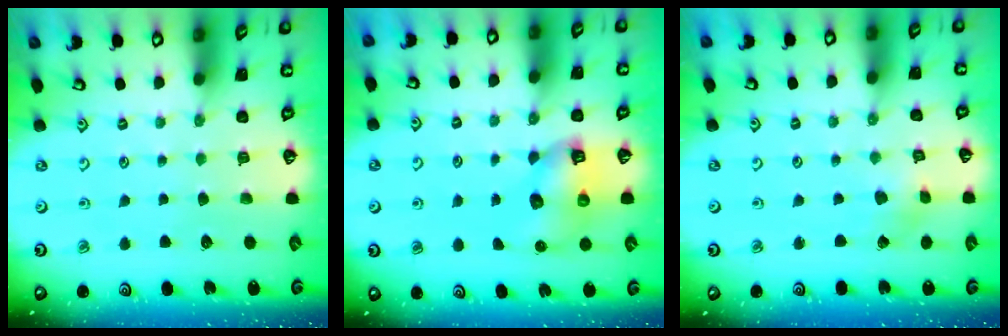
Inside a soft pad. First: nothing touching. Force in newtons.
{"total": 7.7, "press": 7.7, "slide": 0.8}
{"total": 2.1, "press": 2.1, "slide": 0.2}